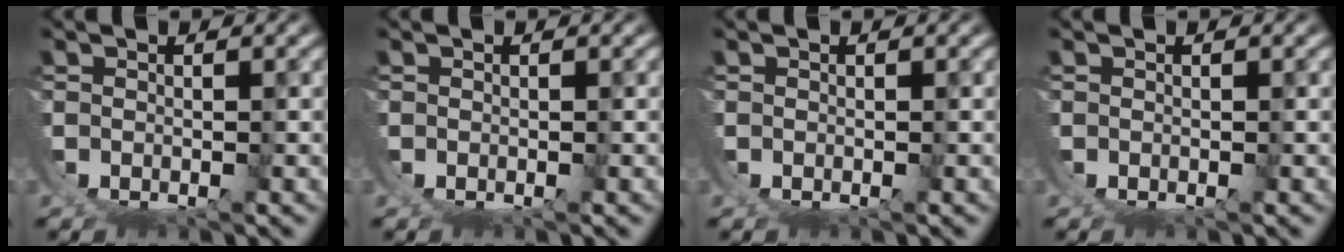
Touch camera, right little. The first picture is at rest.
{"total": 0.0}
{"total": 0.0}
{"total": 0.0}